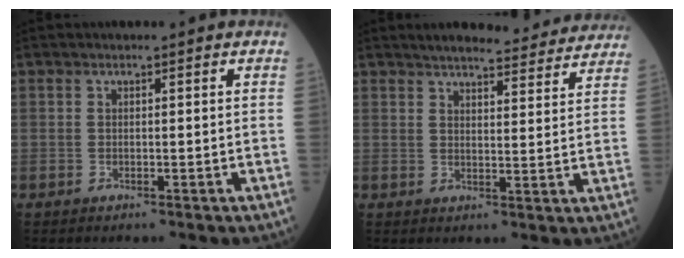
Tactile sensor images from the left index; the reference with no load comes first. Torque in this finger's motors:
{"motor_torque": [0.23, -0.36, 0.04, 0.03]}